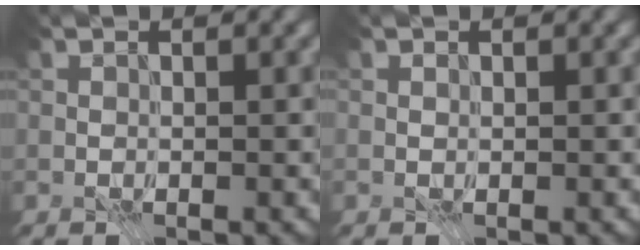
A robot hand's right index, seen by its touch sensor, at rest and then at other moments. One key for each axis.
{"total": 0.0}